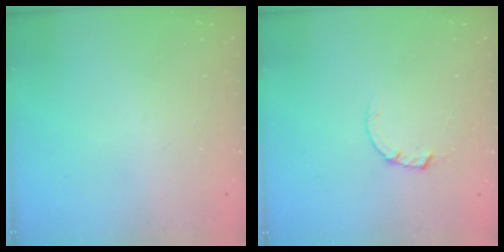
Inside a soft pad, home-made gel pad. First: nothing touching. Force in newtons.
{"total": 1.5, "press": 1.5, "slide": 0.3}